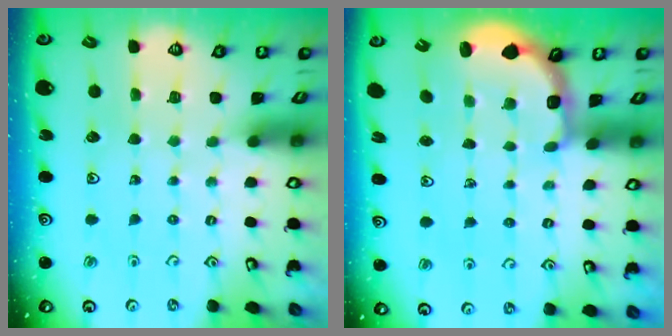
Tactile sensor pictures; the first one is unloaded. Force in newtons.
{"total": 3.0, "press": 2.0, "slide": 2.2}